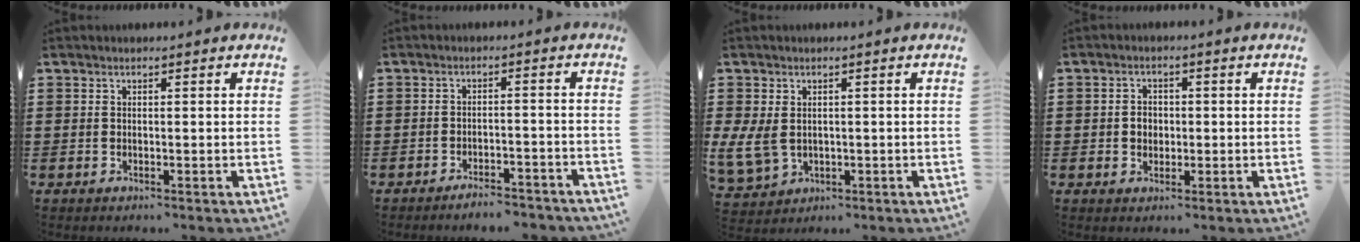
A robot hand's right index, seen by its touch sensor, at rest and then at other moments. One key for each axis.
{"total": 3.1, "fx": -3.1, "fy": 0.0, "fz": 0.6, "tx": -0.012, "ty": 0.002, "tz": -0.062}
{"total": 4.3, "fx": 0.3, "fy": 3.6, "fz": 2.4, "tx": -0.076, "ty": 0.000, "tz": 0.003}
{"total": 2.4, "fx": -0.2, "fy": 2.0, "fz": 1.2, "tx": -0.028, "ty": 0.007, "tz": -0.007}